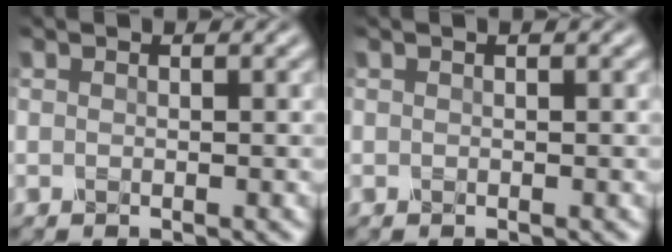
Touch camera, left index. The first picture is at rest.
{"total": 0.8, "force": [0.3, 0.3, 0.7], "torque": [-0.006, 0.001, -0.003]}